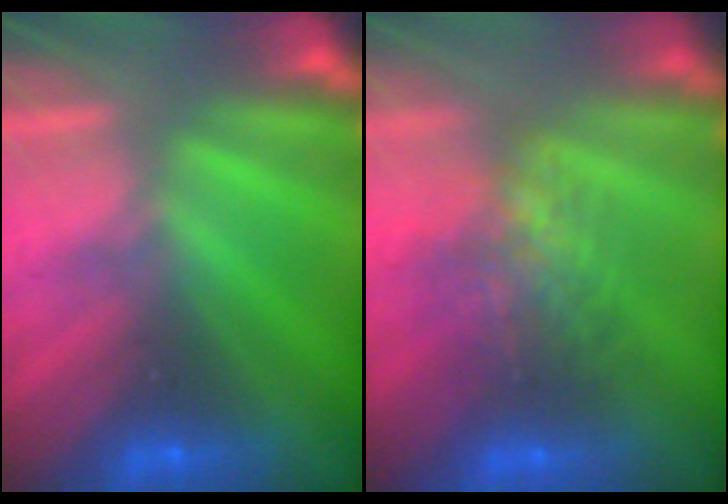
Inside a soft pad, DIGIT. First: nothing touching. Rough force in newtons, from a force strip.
{"total": 7.5}